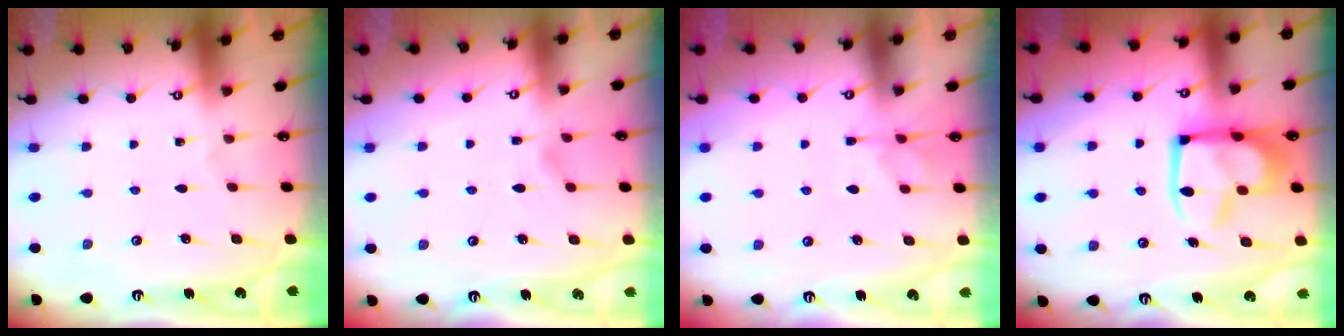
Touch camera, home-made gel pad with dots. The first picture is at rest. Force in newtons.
{"total": 1.1, "press": 0.6, "slide": 0.9}
{"total": 2.6, "press": 2.3, "slide": 1.2}
{"total": 14.0, "press": 13.9, "slide": 1.9}